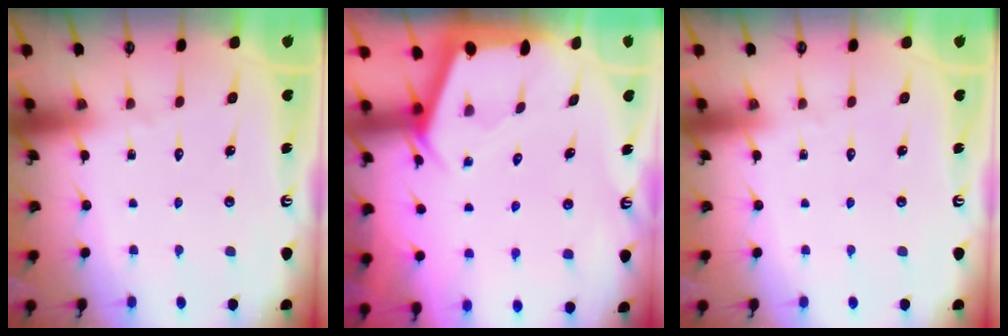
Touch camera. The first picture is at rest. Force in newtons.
{"total": 2.4, "press": 2.3, "slide": 0.3}
{"total": 0.0}